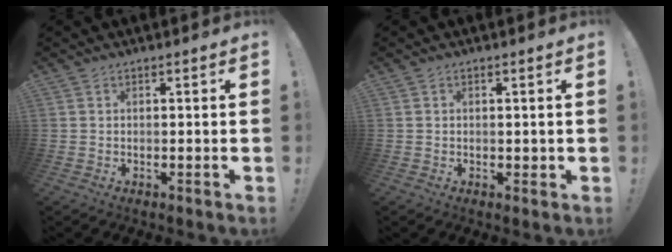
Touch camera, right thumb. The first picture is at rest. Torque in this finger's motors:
{"motor_torque": [-0.16, -0.10, 0.35, -0.21, -0.04]}